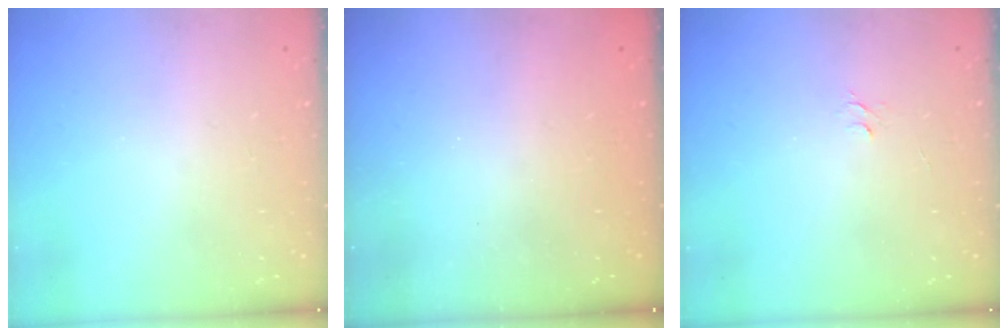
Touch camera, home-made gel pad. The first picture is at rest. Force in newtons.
{"total": 2.4, "press": 2.3, "slide": 0.8}
{"total": 3.7, "press": 3.7, "slide": 0.4}